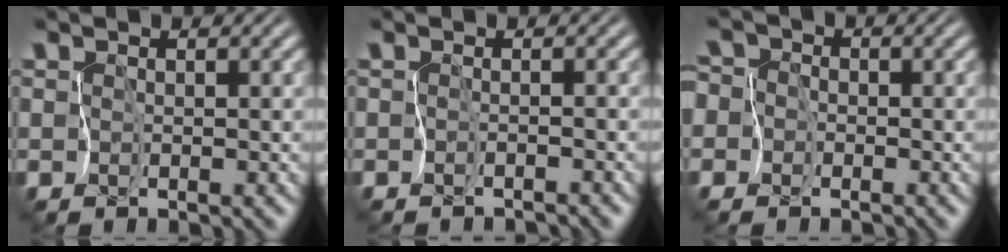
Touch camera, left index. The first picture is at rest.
{"total": 1.4, "force": [-1.4, 0.0, 0.0], "torque": [0.005, -0.006, -0.025]}
{"total": 5.7, "force": [-1.9, 5.1, 1.5], "torque": [-0.057, 0.012, -0.081]}